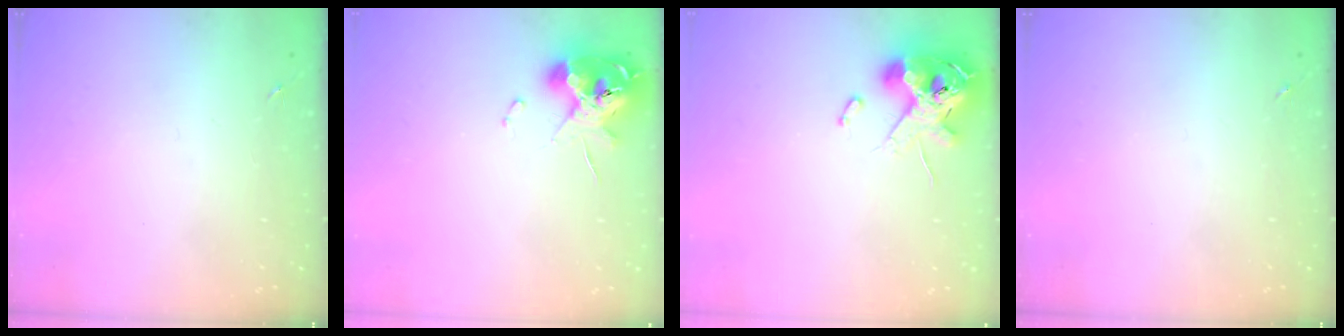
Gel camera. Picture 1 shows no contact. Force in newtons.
{"total": 11.3, "press": 11.2, "slide": 1.6}
{"total": 12.2, "press": 12.1, "slide": 2.0}
{"total": 0.0}